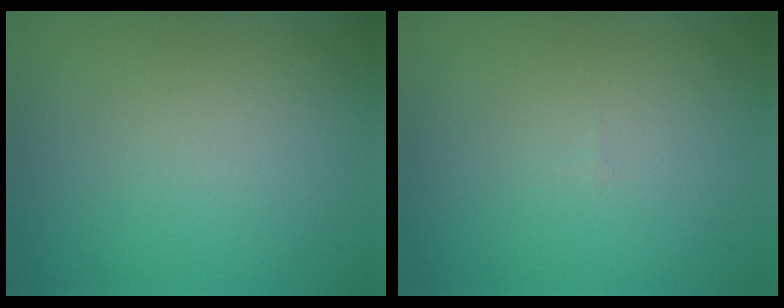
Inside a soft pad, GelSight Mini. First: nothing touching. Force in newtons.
{"total": 0.0}